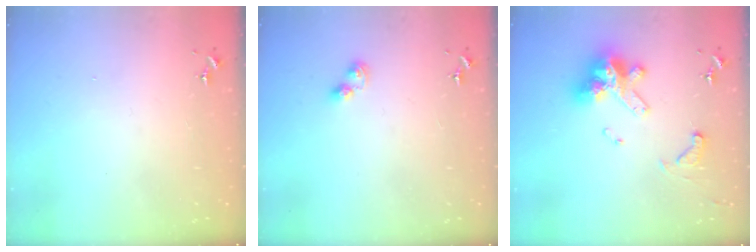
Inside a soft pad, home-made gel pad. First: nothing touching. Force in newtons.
{"total": 4.6, "press": 4.6, "slide": 0.6}
{"total": 15.0, "press": 15.0, "slide": 0.9}